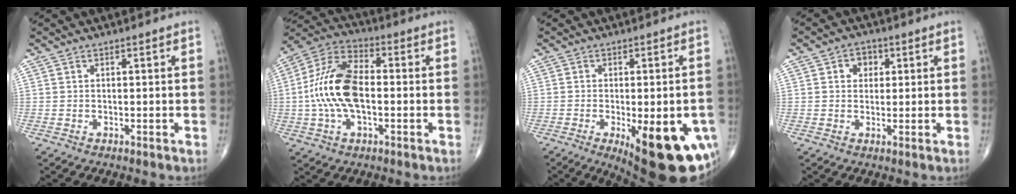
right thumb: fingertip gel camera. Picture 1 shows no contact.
{"total": 15.0, "force": [-0.9, 7.9, 12.8], "torque": [-0.258, 0.030, -0.025]}
{"total": 19.3, "force": [-7.1, 7.0, 16.6], "torque": [-0.158, -0.007, -0.076]}
{"total": 3.7, "force": [1.1, 3.0, 1.8], "torque": [-0.002, 0.001, 0.012]}